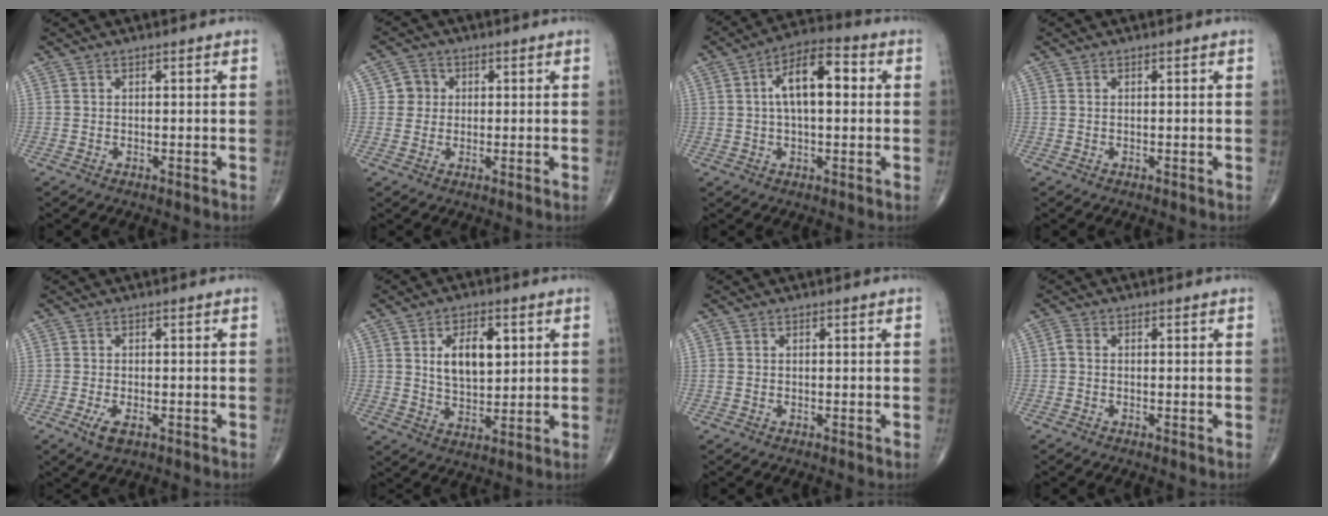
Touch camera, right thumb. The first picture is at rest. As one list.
[{"total": 3.4, "force": [0.5, 3.3, 0.5], "torque": [0.017, 0.004, 0.002]}, {"total": 11.3, "force": [1.8, 5.2, 9.8], "torque": [-0.155, 0.024, 0.020]}, {"total": 0.0}, {"total": 3.4, "force": [-1.4, 1.5, 2.6], "torque": [-0.049, -0.004, -0.023]}, {"total": 9.5, "force": [2.6, 5.4, 7.5], "torque": [-0.099, -0.012, 0.049]}, {"total": 0.5, "force": [-0.1, 0.4, 0.3], "torque": [-0.010, 0.002, 0.000]}, {"total": 1.2, "force": [-0.3, 0.7, 0.9], "torque": [-0.016, 0.000, -0.010]}]